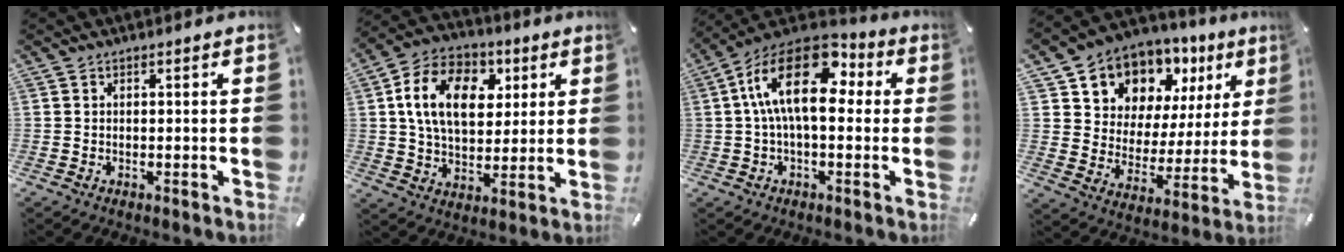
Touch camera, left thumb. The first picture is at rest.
{"total": 15.8, "force": [4.2, 11.2, 10.4], "torque": [-0.185, 0.009, 0.074]}
{"total": 17.1, "force": [3.5, 8.9, 14.2], "torque": [-0.272, -0.017, 0.057]}
{"total": 10.3, "force": [8.1, 6.4, 0.3], "torque": [-0.020, -0.093, 0.147]}